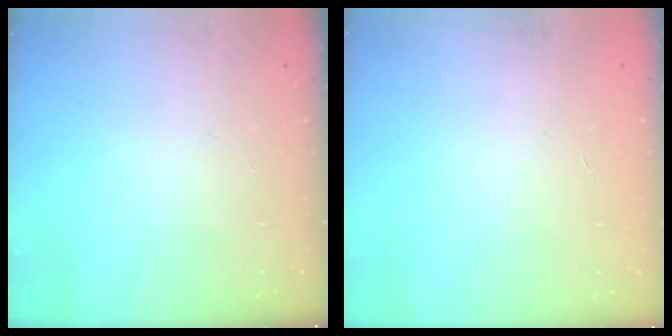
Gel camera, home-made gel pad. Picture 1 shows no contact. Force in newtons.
{"total": 0.0}